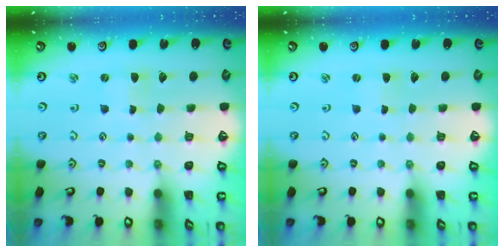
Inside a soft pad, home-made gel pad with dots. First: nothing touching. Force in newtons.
{"total": 0.9, "press": 0.9, "slide": 0.2}